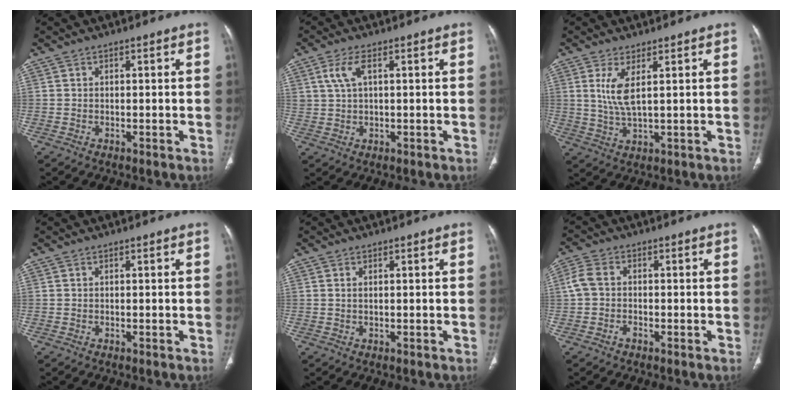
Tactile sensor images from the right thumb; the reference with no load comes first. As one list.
[{"total": 4.1, "force": [1.5, 1.8, 3.4], "torque": [-0.079, 0.006, 0.034]}, {"total": 5.4, "force": [1.7, 1.3, 5.0], "torque": [-0.115, -0.019, 0.043]}, {"total": 0.0}, {"total": 0.8, "force": [0.3, 0.3, 0.6], "torque": [-0.018, 0.005, 0.007]}, {"total": 4.2, "force": [-0.8, 3.0, 2.8], "torque": [-0.065, 0.014, -0.022]}]